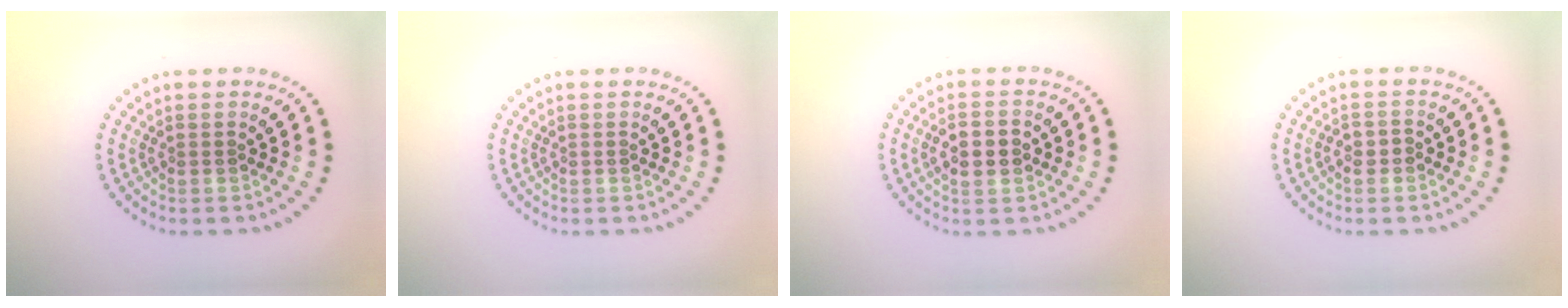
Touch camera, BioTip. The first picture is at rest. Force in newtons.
{"total": 0.0}
{"total": 3.0, "press": 3.0, "slide": 0.2}
{"total": 1.4, "press": 1.2, "slide": 0.7}